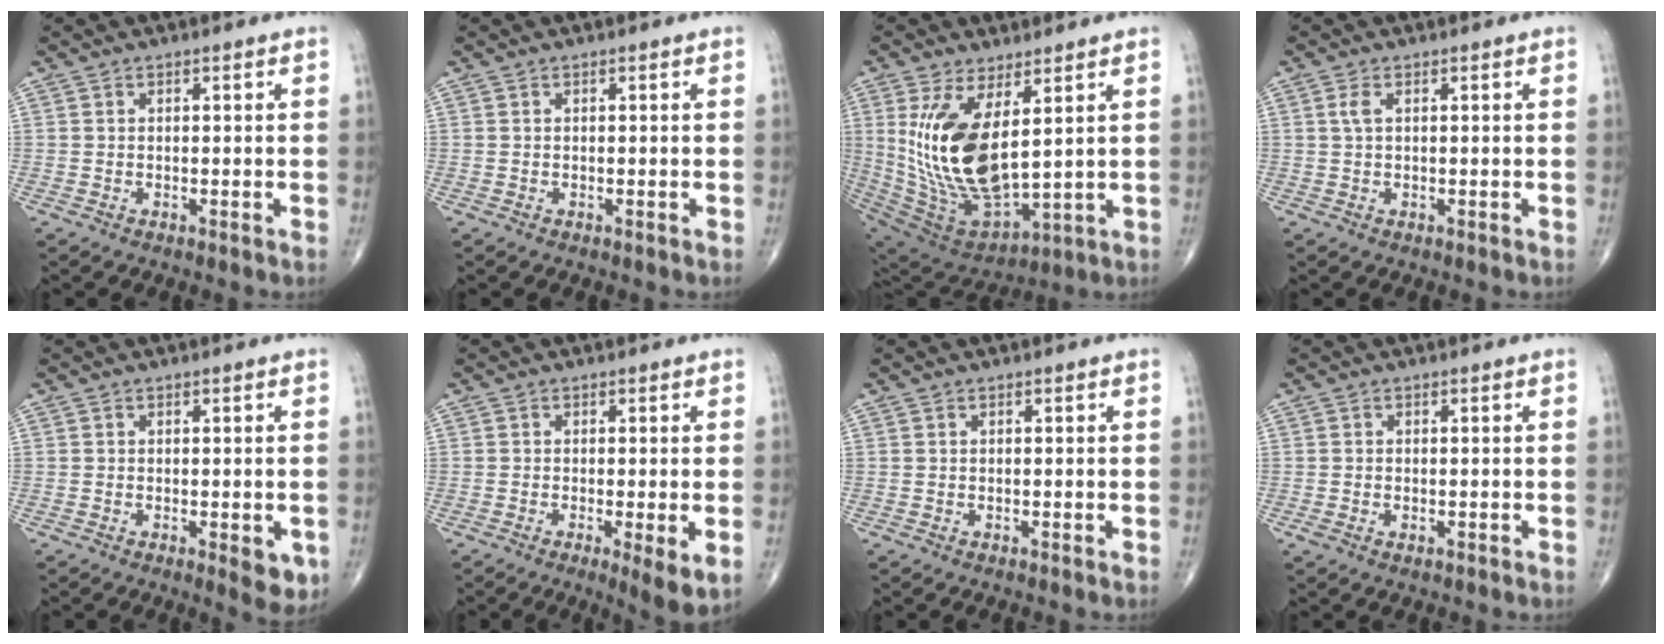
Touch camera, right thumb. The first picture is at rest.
{"total": 0.0}
{"total": 19.0, "force": [4.2, 8.8, 16.3], "torque": [-0.324, -0.036, 0.105]}
{"total": 1.7, "force": [0.5, 0.7, 1.4], "torque": [-0.038, 0.008, 0.012]}
{"total": 4.6, "force": [-1.4, 1.8, 4.0], "torque": [-0.037, -0.008, -0.015]}
{"total": 5.5, "force": [-1.4, 1.1, 5.2], "torque": [-0.088, -0.019, -0.025]}
{"total": 0.0}
{"total": 1.7, "force": [-0.6, 0.9, 1.3], "torque": [-0.029, 0.004, -0.008]}